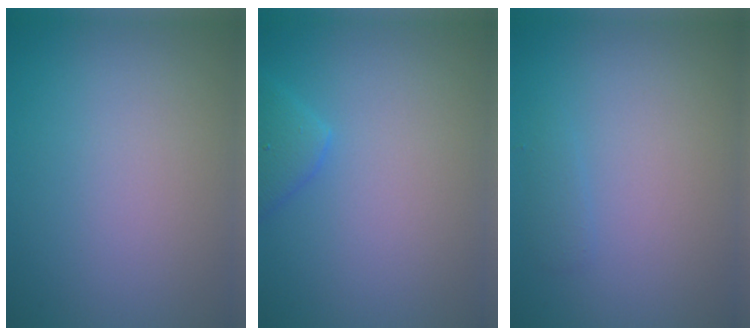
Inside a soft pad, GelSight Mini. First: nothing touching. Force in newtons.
{"total": 2.1, "press": 2.1, "slide": 0.1}
{"total": 0.7, "press": 0.7, "slide": 0.1}